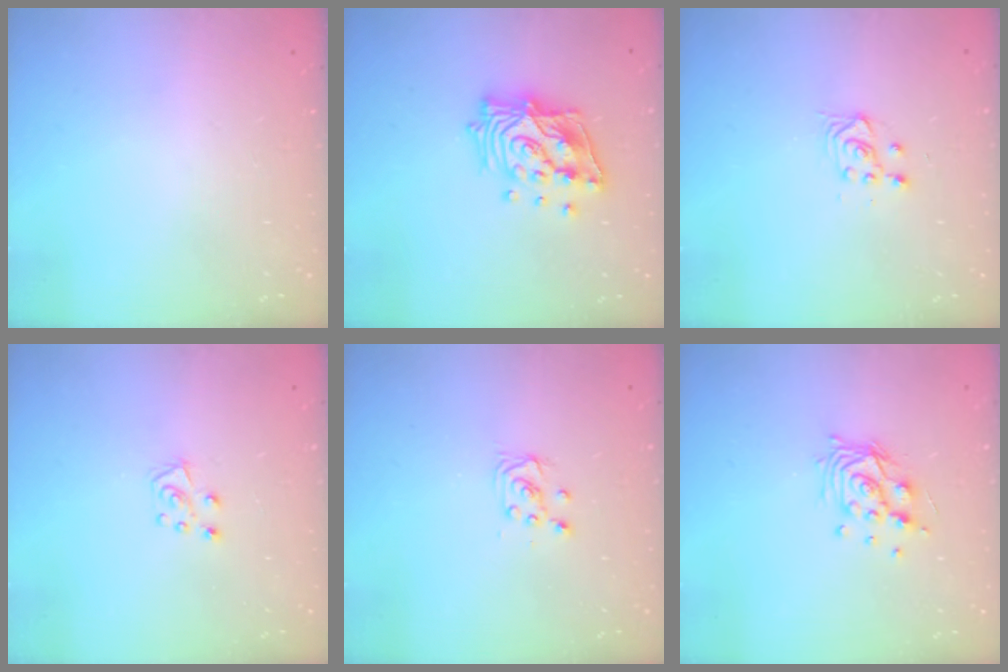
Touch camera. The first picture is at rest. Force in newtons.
{"total": 16.3, "press": 16.1, "slide": 2.3}
{"total": 3.6, "press": 3.3, "slide": 1.4}
{"total": 5.0, "press": 4.9, "slide": 0.4}
{"total": 3.8, "press": 3.8, "slide": 0.3}
{"total": 10.5, "press": 10.5, "slide": 0.6}